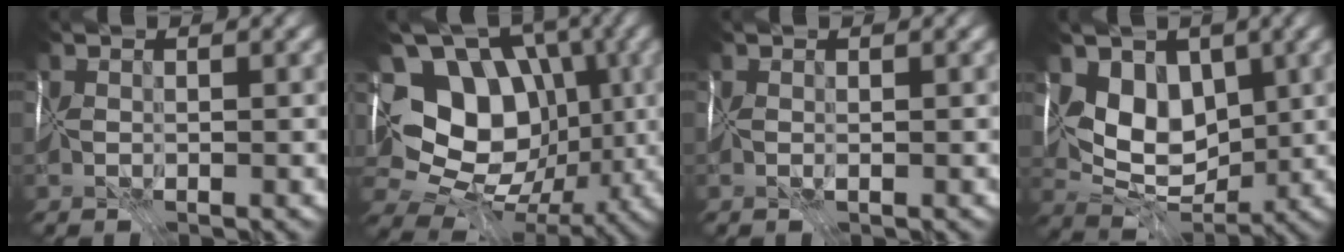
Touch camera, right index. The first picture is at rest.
{"total": 11.5, "force": [1.4, 8.6, 7.5], "torque": [-0.112, 0.008, 0.041]}
{"total": 0.0}
{"total": 3.8, "force": [1.4, 2.4, 2.5], "torque": [-0.032, -0.016, 0.024]}